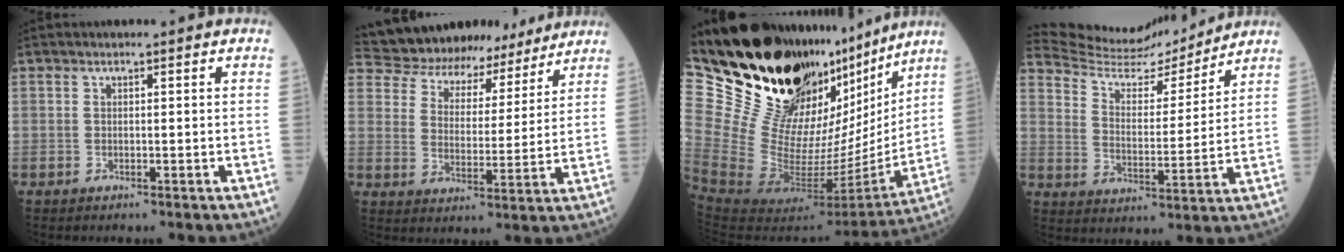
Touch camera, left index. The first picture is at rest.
{"total": 17.1, "force": [16.0, 5.2, 3.4], "torque": [-0.061, 0.017, 0.235]}
{"total": 33.5, "force": [26.8, 11.9, 16.1], "torque": [-0.275, -0.022, 0.416]}
{"total": 14.5, "force": [14.1, 1.6, 2.9], "torque": [-0.062, -0.003, 0.227]}